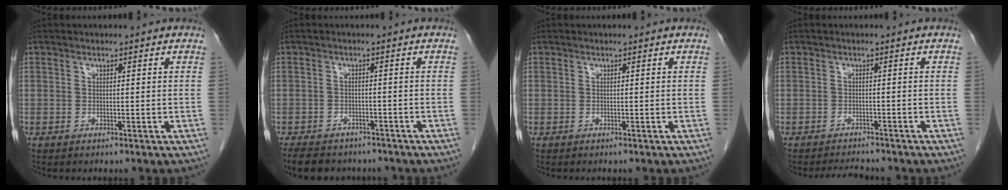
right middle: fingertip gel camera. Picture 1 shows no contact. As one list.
[{"total": 10.4, "force": [-8.5, 4.7, 3.8], "torque": [-0.074, -0.004, -0.112]}, {"total": 0.0}, {"total": 3.1, "force": [-3.0, 0.5, 0.4], "torque": [-0.010, -0.010, -0.047]}]